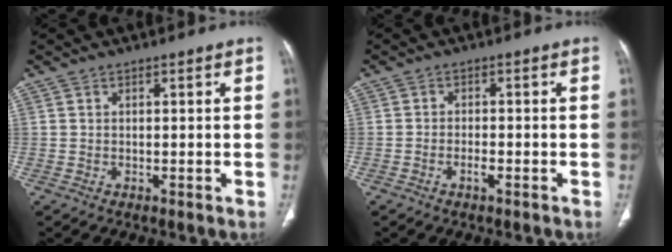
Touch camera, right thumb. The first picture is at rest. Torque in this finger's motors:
{"motor_torque": [-0.28, 0.00, -0.34, -0.14, -0.03]}